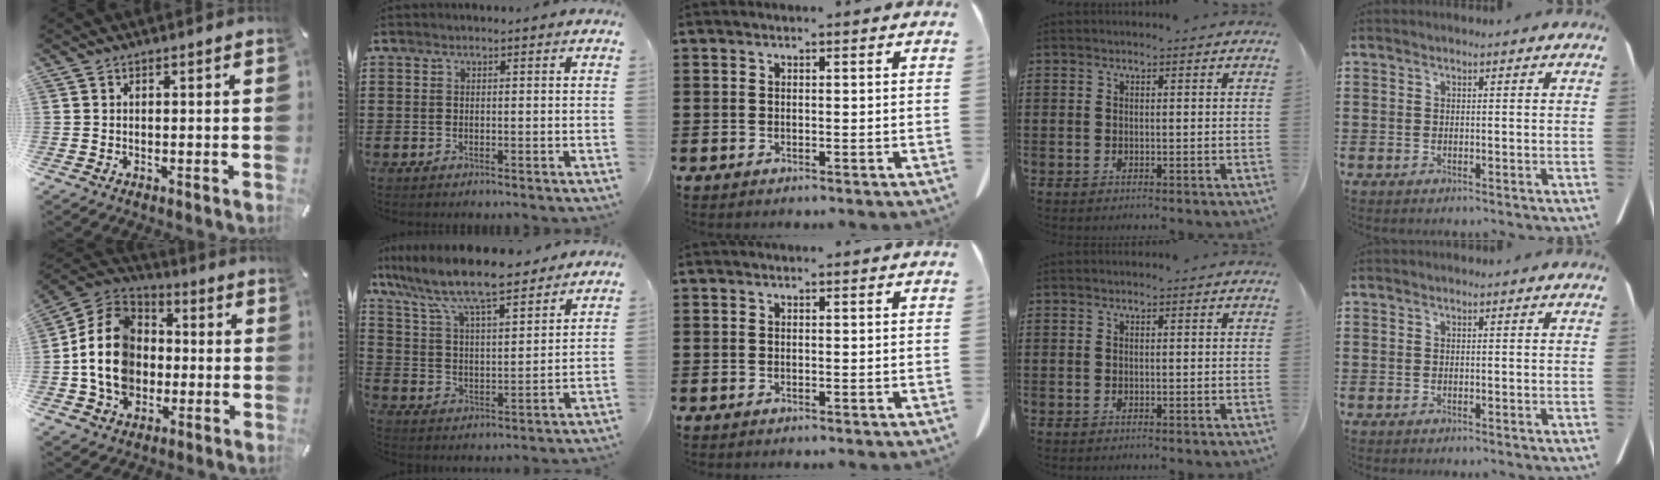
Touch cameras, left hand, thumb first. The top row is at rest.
{"thumb": {"total": 15.0, "force": [-2.4, 12.6, 7.8], "torque": [-0.189, 0.021, -0.042]}, "index": {"total": 9.3, "force": [7.9, 1.2, 4.6], "torque": [-0.121, -0.042, 0.134]}}